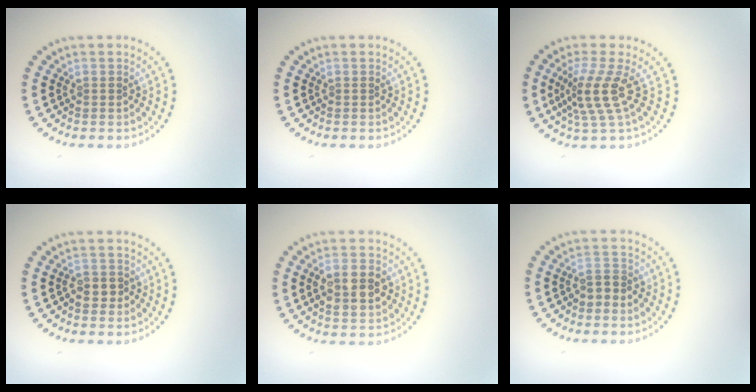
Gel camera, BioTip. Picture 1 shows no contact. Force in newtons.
{"total": 0.0}
{"total": 3.7, "press": 2.6, "slide": 2.6}
{"total": 1.2, "press": 1.1, "slide": 0.3}
{"total": 4.3, "press": 4.3, "slide": 0.4}
{"total": 1.9, "press": 1.8, "slide": 0.6}